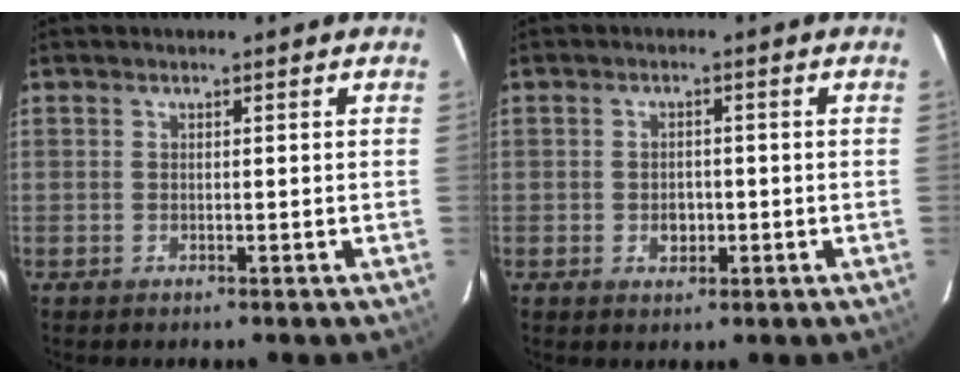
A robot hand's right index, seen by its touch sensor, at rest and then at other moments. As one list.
[{"total": 2.9, "force": [-0.7, 2.3, 1.6], "torque": [-0.026, 0.004, -0.008]}]